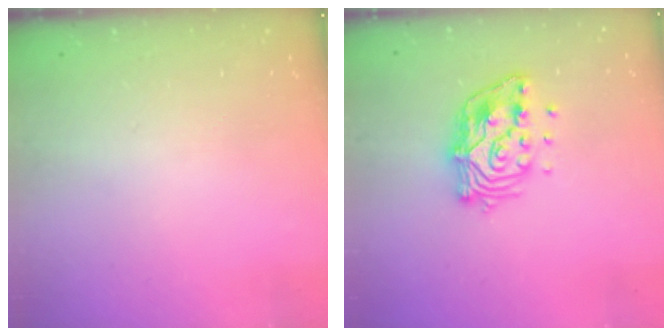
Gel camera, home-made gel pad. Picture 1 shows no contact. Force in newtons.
{"total": 13.7, "press": 13.7, "slide": 1.2}